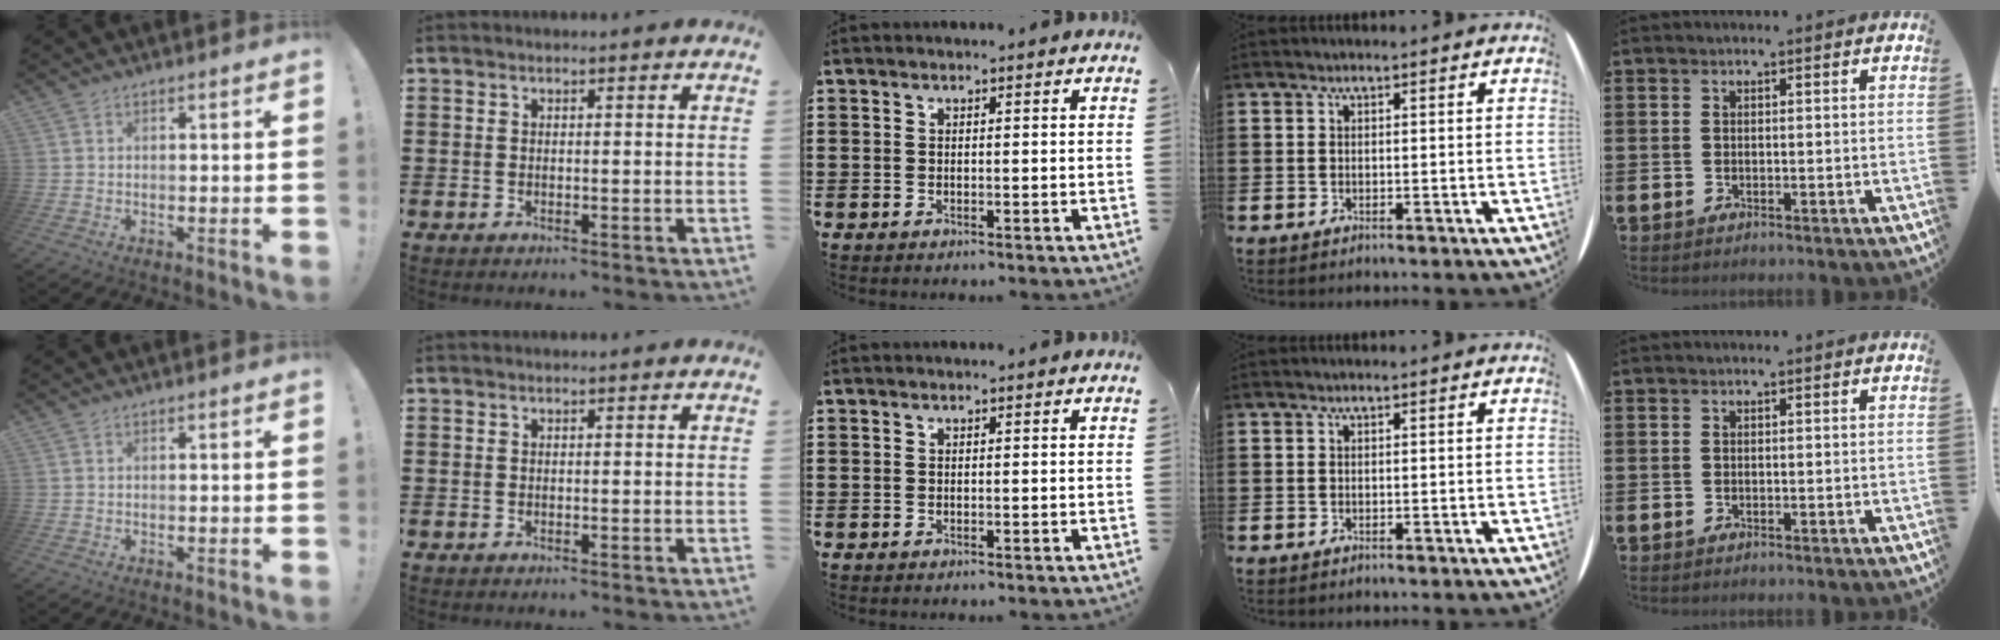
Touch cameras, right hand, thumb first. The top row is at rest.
{}